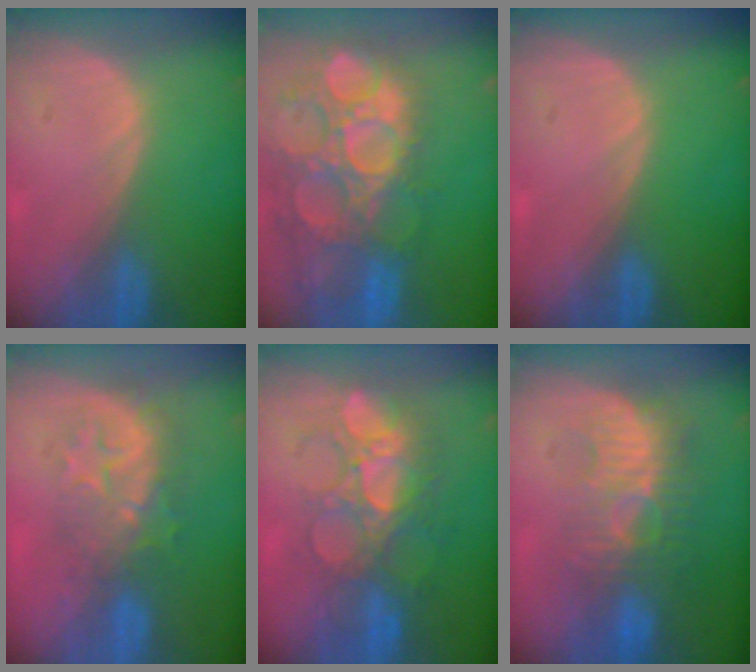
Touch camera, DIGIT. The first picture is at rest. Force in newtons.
{"total": 15.4, "press": 12.6, "slide": 8.7}
{"total": 0.0}
{"total": 8.0, "press": 7.4, "slide": 3.1}
{"total": 8.8, "press": 8.6, "slide": 1.6}
{"total": 9.1, "press": 8.7, "slide": 2.7}